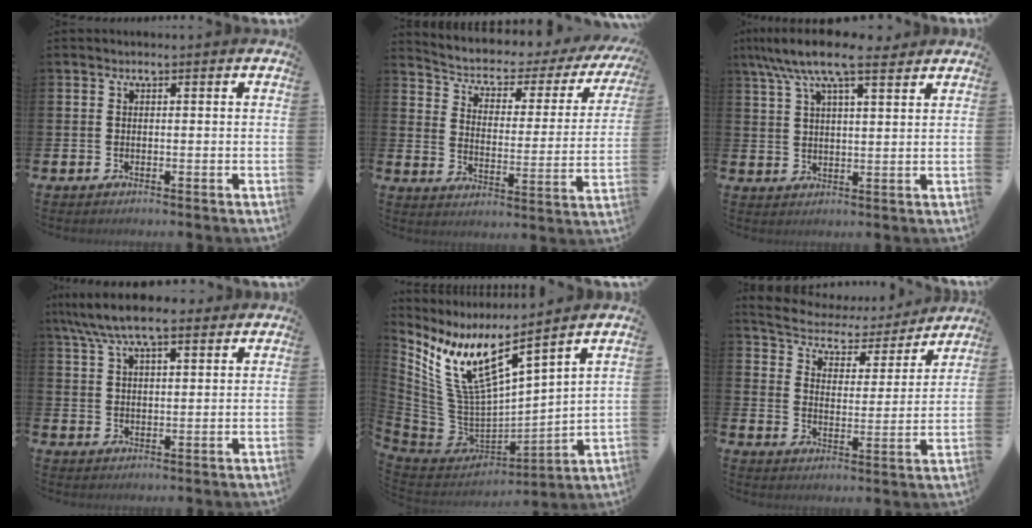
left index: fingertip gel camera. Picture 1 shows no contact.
{"total": 3.9, "force": [3.1, 1.8, 1.5], "torque": [-0.056, -0.031, 0.042]}
{"total": 9.2, "force": [7.5, 2.2, 4.8], "torque": [-0.104, -0.020, 0.136]}
{"total": 7.6, "force": [6.5, 2.0, 3.4], "torque": [-0.083, -0.014, 0.120]}
{"total": 9.5, "force": [6.9, 2.5, 6.0], "torque": [-0.156, -0.064, 0.121]}
{"total": 4.6, "force": [4.1, 1.9, 0.7], "torque": [-0.046, -0.034, 0.065]}